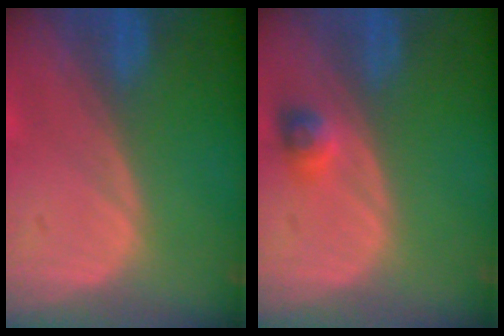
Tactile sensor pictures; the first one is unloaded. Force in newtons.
{"total": 2.3, "press": 2.2, "slide": 0.7}